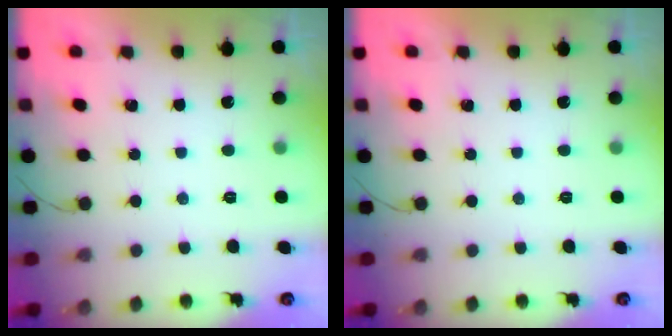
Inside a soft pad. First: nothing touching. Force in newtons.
{"total": 0.0}